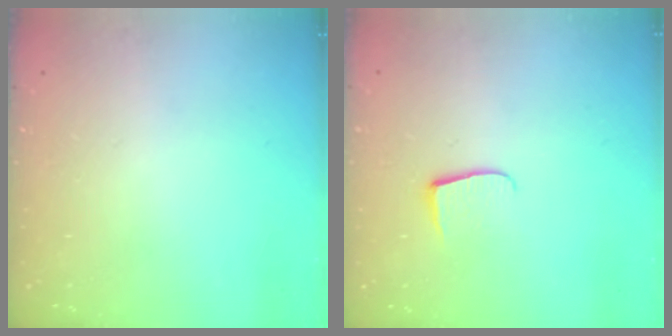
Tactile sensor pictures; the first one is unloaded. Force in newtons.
{"total": 6.0, "press": 5.9, "slide": 0.7}